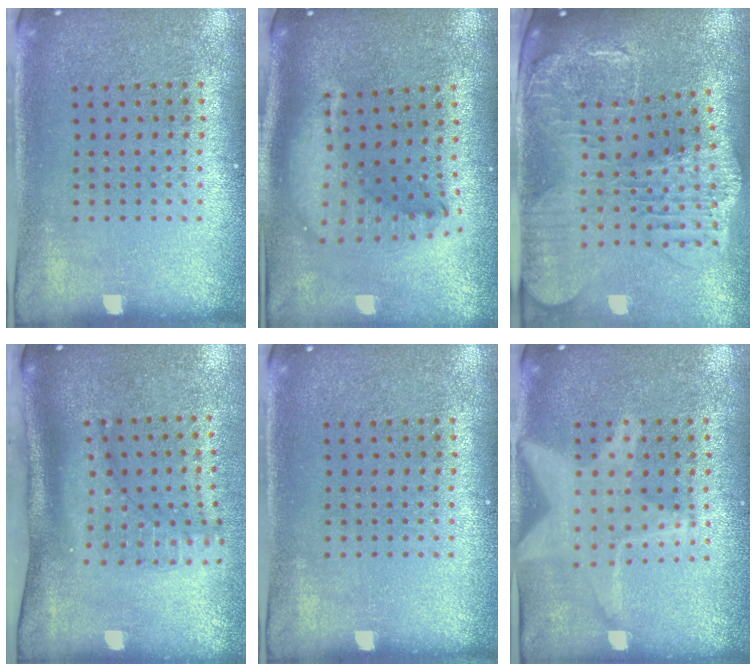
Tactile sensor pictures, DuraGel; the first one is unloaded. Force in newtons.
{"total": 2.2, "press": 1.7, "slide": 1.4}
{"total": 2.9, "press": 2.5, "slide": 1.5}
{"total": 2.3, "press": 1.6, "slide": 1.7}
{"total": 0.0}
{"total": 3.0, "press": 3.0, "slide": 0.4}